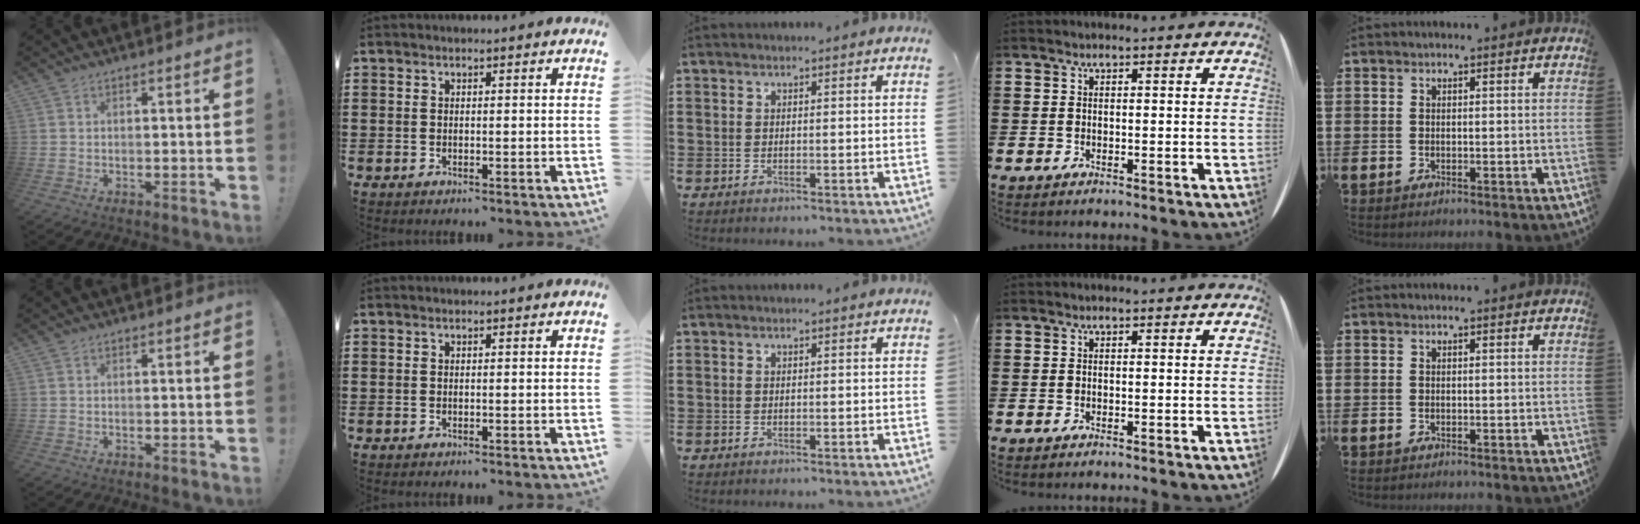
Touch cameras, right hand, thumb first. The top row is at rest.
{}